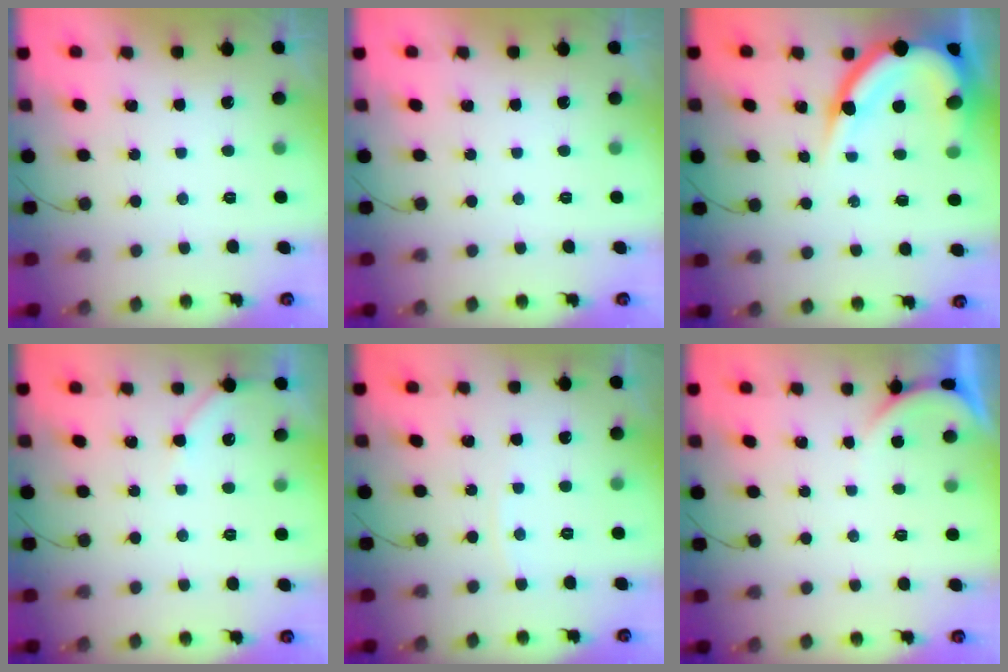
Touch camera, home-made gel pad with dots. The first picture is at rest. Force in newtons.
{"total": 0.0}
{"total": 15.3, "press": 15.2, "slide": 1.3}
{"total": 4.4, "press": 4.3, "slide": 0.5}
{"total": 3.5, "press": 3.4, "slide": 0.5}
{"total": 2.0, "press": 2.0, "slide": 0.2}